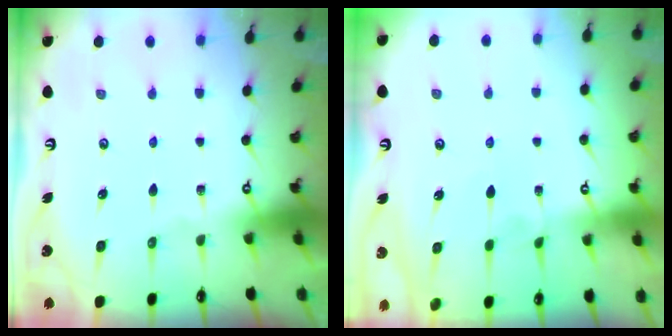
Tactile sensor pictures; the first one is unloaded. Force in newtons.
{"total": 4.4, "press": 4.4, "slide": 0.1}